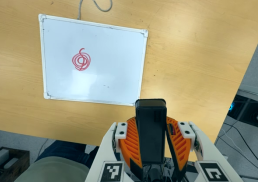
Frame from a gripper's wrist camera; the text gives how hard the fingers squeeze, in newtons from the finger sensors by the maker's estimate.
{"total": 11.6, "left": 9.3, "right": 14.0}